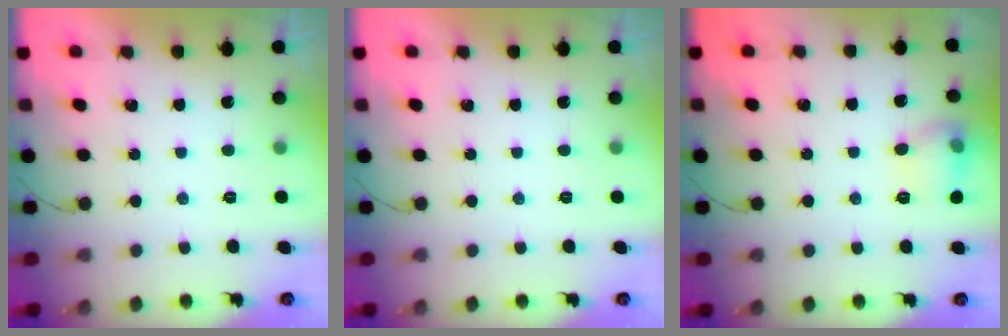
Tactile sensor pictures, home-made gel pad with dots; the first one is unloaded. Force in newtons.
{"total": 0.0}
{"total": 9.1, "press": 9.1, "slide": 0.5}